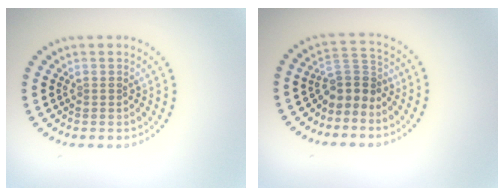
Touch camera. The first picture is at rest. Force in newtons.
{"total": 2.8, "press": 2.1, "slide": 1.8}